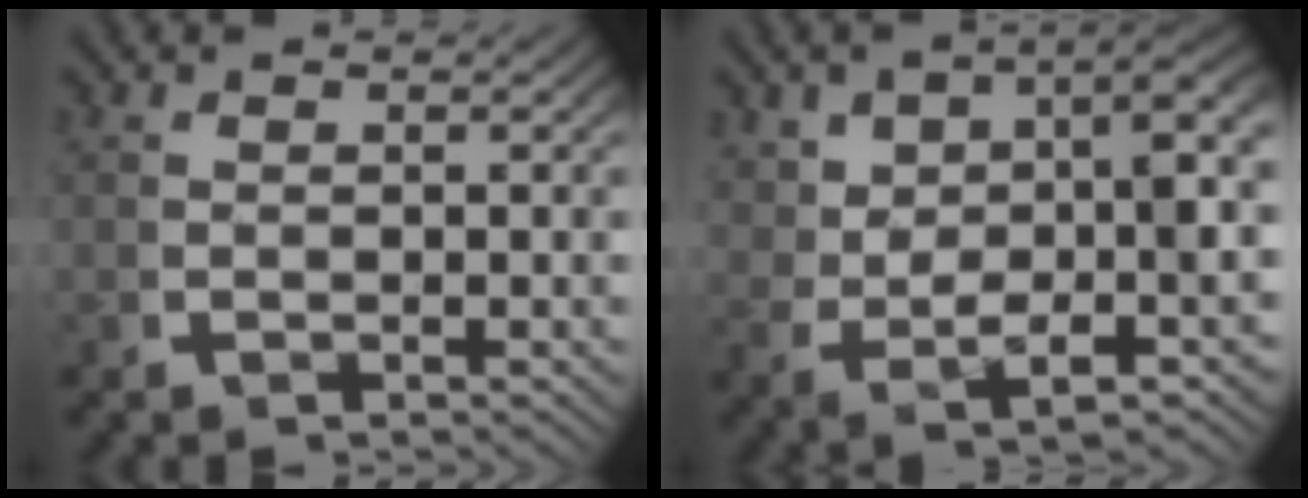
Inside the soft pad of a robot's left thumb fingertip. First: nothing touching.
{"total": 9.7, "force": [1.6, 5.5, 7.9], "torque": [-0.115, -0.009, 0.037]}